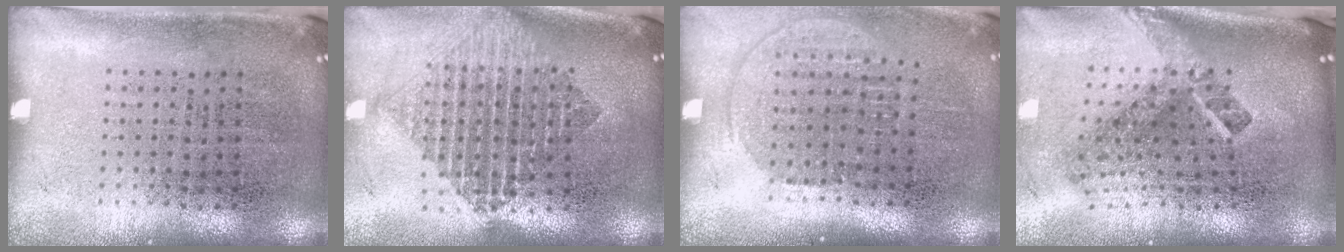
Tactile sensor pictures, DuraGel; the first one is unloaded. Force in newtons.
{"total": 2.0, "press": 1.6, "slide": 1.2}
{"total": 1.4, "press": 1.1, "slide": 0.7}
{"total": 2.8, "press": 1.7, "slide": 2.2}